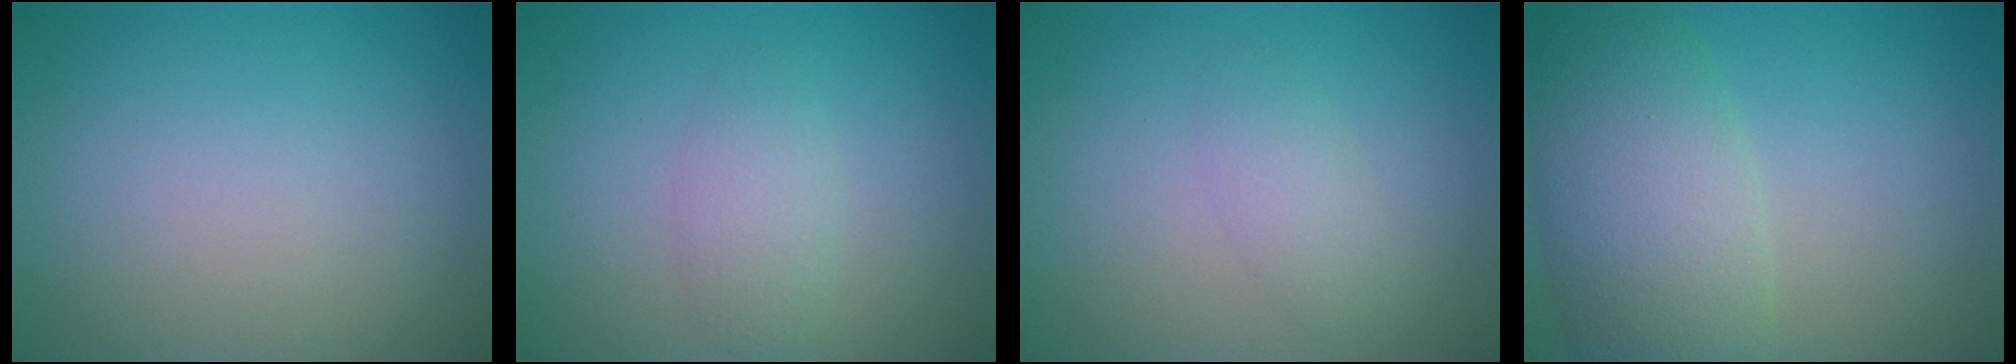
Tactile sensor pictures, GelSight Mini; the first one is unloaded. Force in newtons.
{"total": 2.0, "press": 2.0, "slide": 0.1}
{"total": 1.7, "press": 1.7, "slide": 0.0}
{"total": 6.8, "press": 6.7, "slide": 0.6}